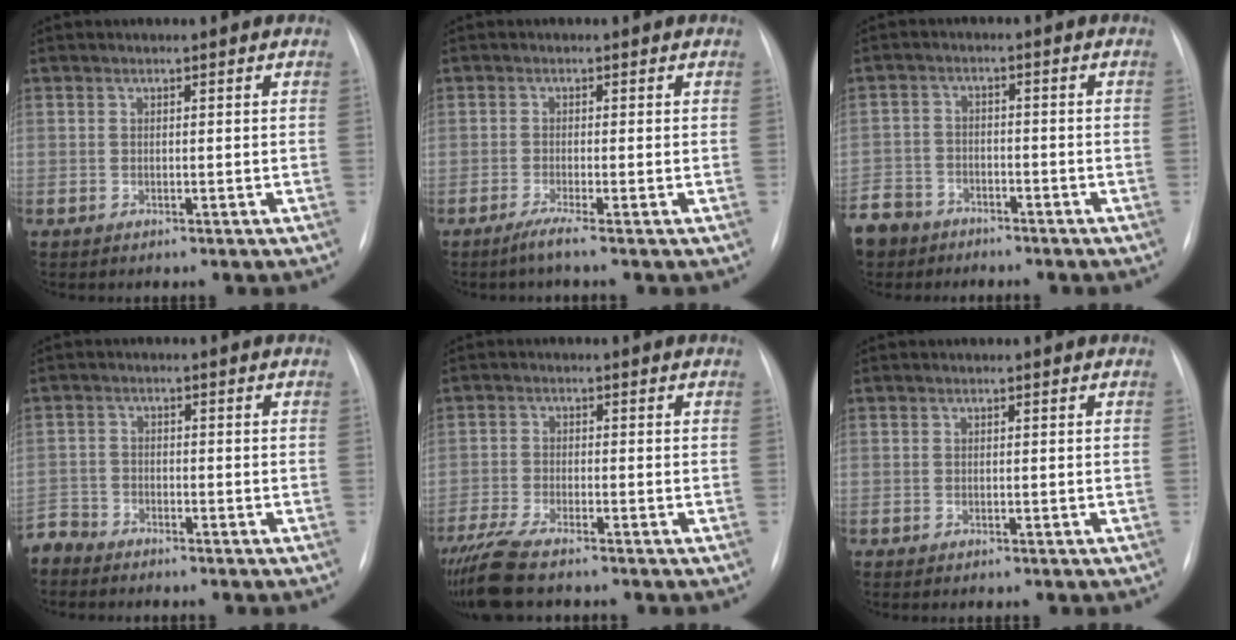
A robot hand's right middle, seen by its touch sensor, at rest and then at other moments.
{"total": 1.9, "force": [-1.4, -0.6, 1.3], "torque": [-0.030, -0.004, -0.031]}
{"total": 11.2, "force": [-8.0, 7.4, 2.7], "torque": [-0.095, 0.001, -0.141]}
{"total": 4.0, "force": [-3.8, 1.2, -0.3], "torque": [0.011, -0.006, -0.077]}
{"total": 6.9, "force": [-5.7, 0.7, 3.8], "torque": [-0.077, -0.020, -0.104]}
{"total": 0.0}